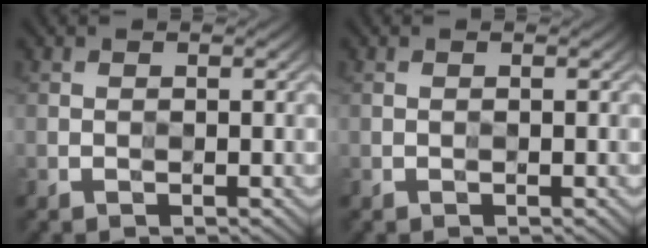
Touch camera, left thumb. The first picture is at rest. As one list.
[{"total": 0.0}]